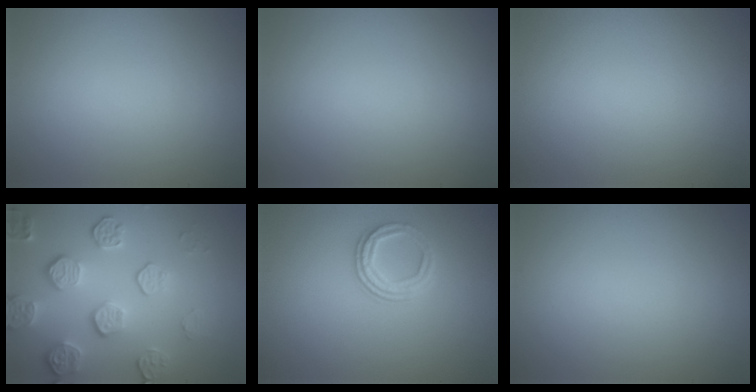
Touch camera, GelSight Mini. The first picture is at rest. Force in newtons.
{"total": 0.0}
{"total": 0.0}
{"total": 5.4, "press": 4.1, "slide": 3.4}
{"total": 2.7, "press": 2.4, "slide": 1.2}
{"total": 0.0}